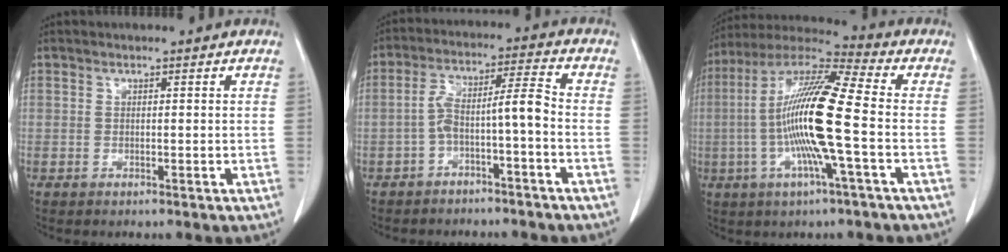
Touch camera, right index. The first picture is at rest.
{"total": 6.9, "force": [-2.5, 0.6, 6.4], "torque": [-0.116, 0.037, -0.041]}
{"total": 16.3, "force": [-2.3, 0.4, 16.1], "torque": [-0.317, 0.002, -0.055]}